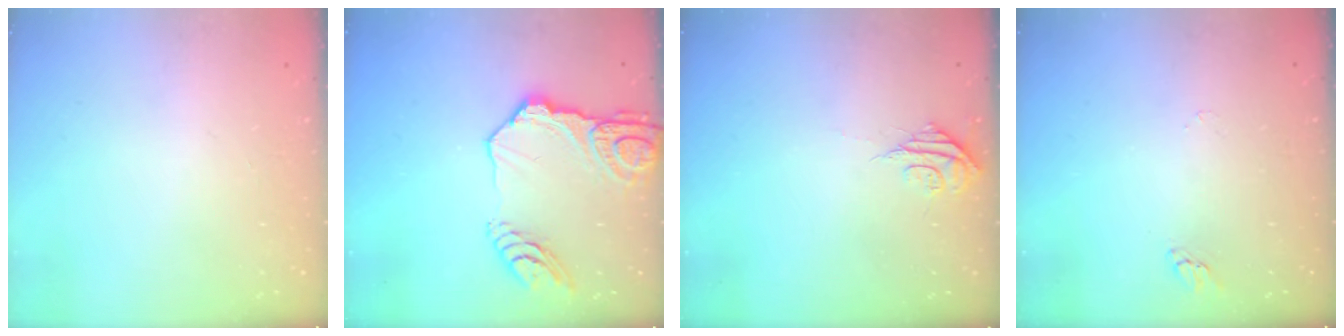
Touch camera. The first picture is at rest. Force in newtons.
{"total": 16.0, "press": 15.9, "slide": 1.6}
{"total": 5.6, "press": 5.6, "slide": 0.4}
{"total": 2.5, "press": 2.5, "slide": 0.2}